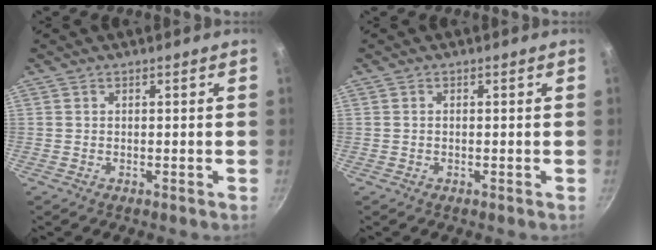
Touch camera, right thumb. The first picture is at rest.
{"total": 0.0}